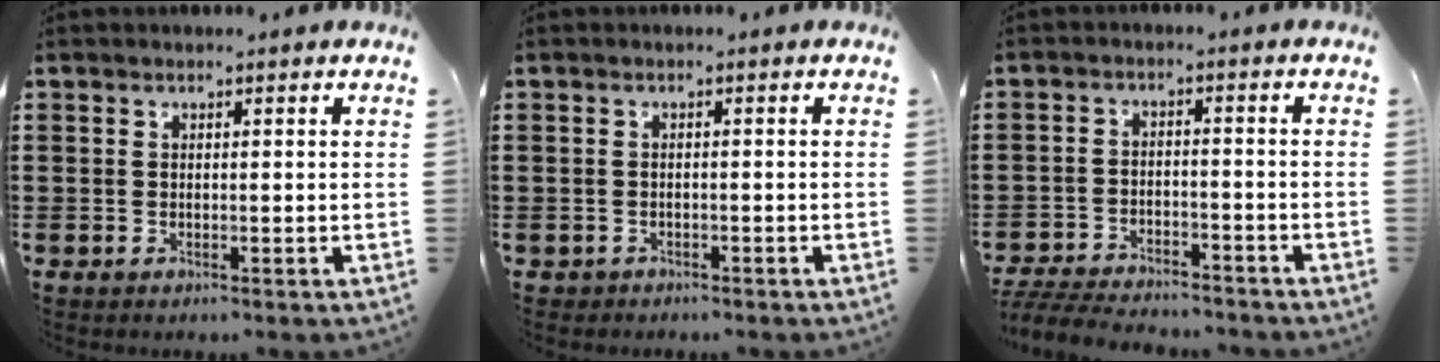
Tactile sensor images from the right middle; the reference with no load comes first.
{"total": 0.7, "force": [-0.6, 0.3, -0.1], "torque": [0.000, 0.002, -0.016]}
{"total": 5.2, "force": [-5.0, 0.7, 1.0], "torque": [-0.025, 0.003, -0.103]}